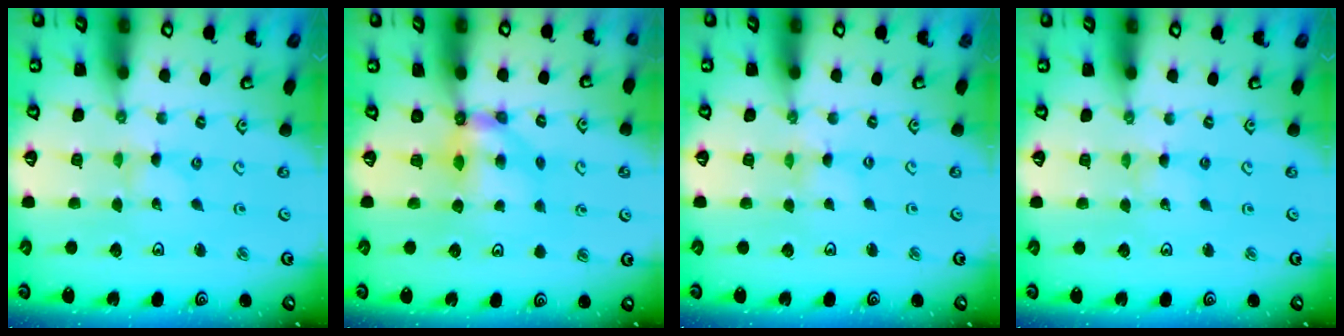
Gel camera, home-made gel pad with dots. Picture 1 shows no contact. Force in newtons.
{"total": 6.1, "press": 6.1, "slide": 0.6}
{"total": 0.0}
{"total": 1.2, "press": 1.2, "slide": 0.2}